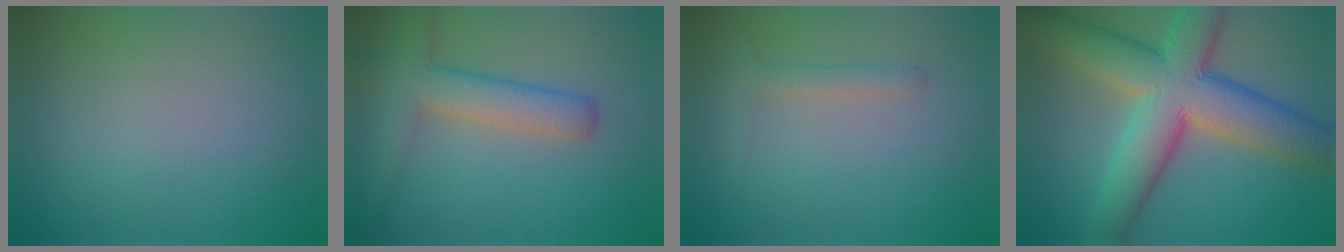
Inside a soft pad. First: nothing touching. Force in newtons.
{"total": 5.4, "press": 5.4, "slide": 0.4}
{"total": 0.9, "press": 0.9, "slide": 0.1}
{"total": 12.2, "press": 12.2, "slide": 0.8}